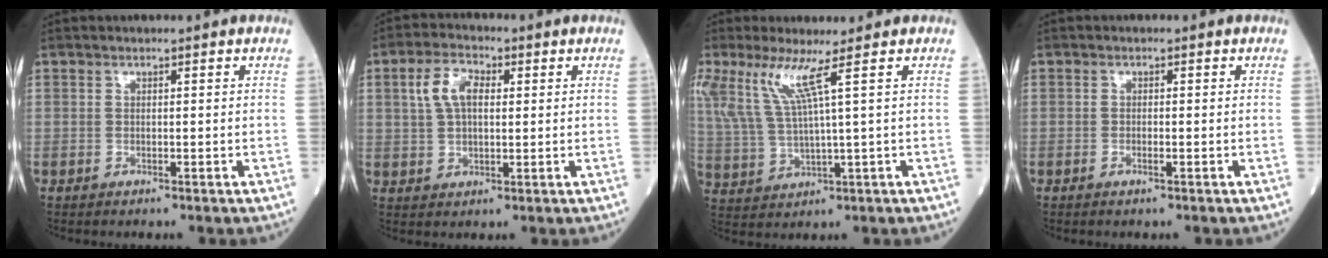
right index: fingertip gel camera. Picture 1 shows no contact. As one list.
[{"total": 6.0, "force": [1.7, 3.2, 4.9], "torque": [-0.106, 0.017, 0.032]}, {"total": 7.9, "force": [4.3, -0.8, 6.6], "torque": [-0.151, 0.006, 0.097]}, {"total": 0.9, "force": [-0.3, 0.1, 0.8], "torque": [-0.019, 0.000, -0.002]}]